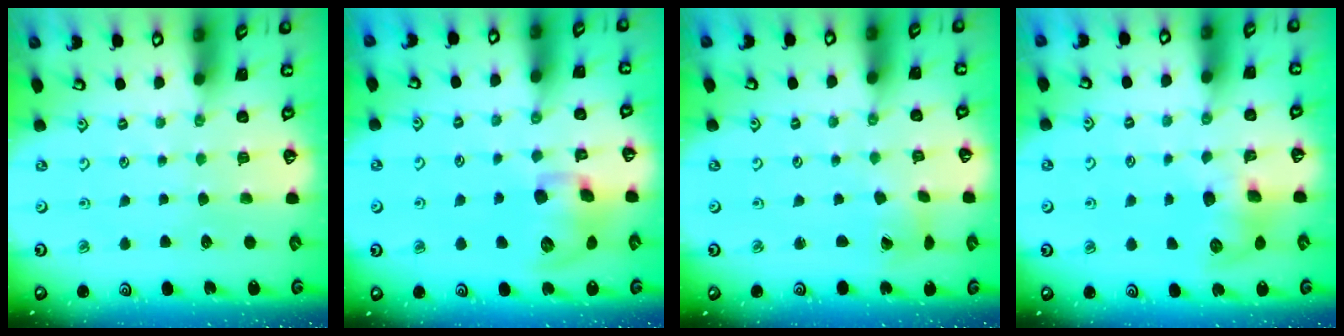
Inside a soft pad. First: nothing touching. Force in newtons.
{"total": 12.2, "press": 12.1, "slide": 1.4}
{"total": 1.8, "press": 1.8, "slide": 0.2}
{"total": 8.4, "press": 8.4, "slide": 0.4}